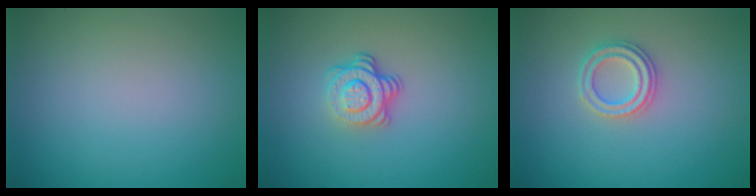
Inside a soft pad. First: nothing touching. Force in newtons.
{"total": 3.7, "press": 2.6, "slide": 2.7}
{"total": 2.3, "press": 2.2, "slide": 0.5}